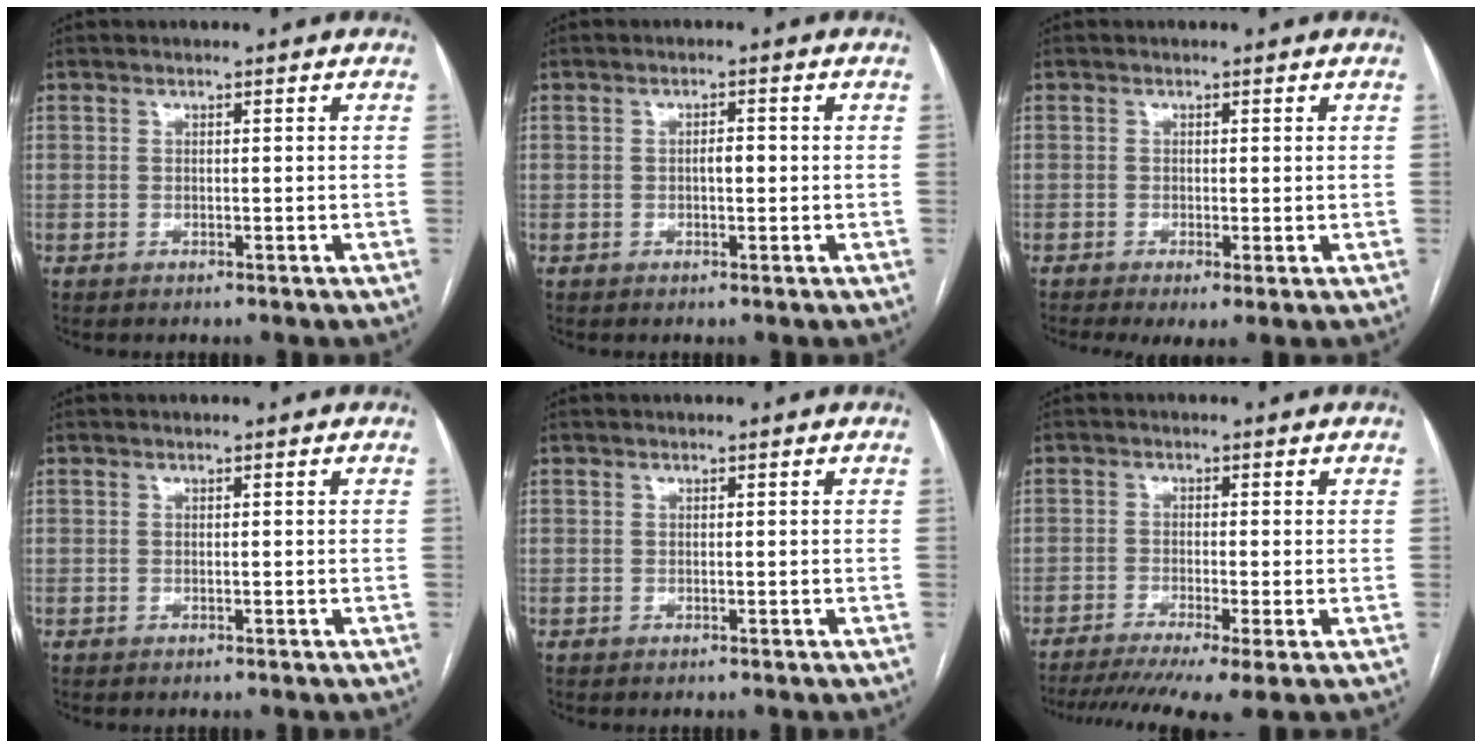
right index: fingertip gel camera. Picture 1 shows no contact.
{"total": 1.5, "force": [-0.1, 0.6, 1.4], "torque": [-0.022, 0.003, -0.004]}
{"total": 3.1, "force": [-1.3, 0.9, 2.7], "torque": [-0.041, -0.010, -0.020]}
{"total": 0.0}
{"total": 0.0}
{"total": 10.4, "force": [-7.3, 0.6, 7.3], "torque": [-0.113, -0.013, -0.116]}